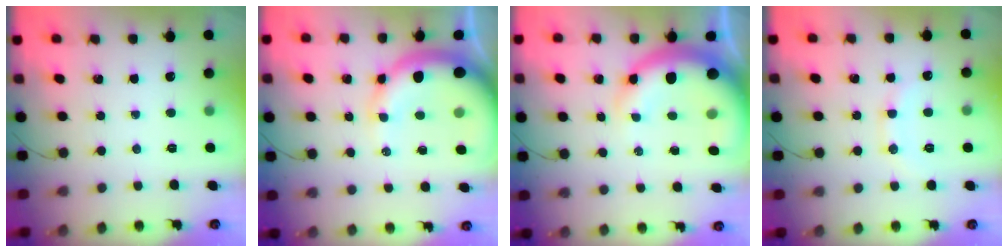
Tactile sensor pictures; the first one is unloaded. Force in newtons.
{"total": 14.2, "press": 13.9, "slide": 3.0}
{"total": 14.7, "press": 14.3, "slide": 3.4}
{"total": 8.1, "press": 8.0, "slide": 1.3}